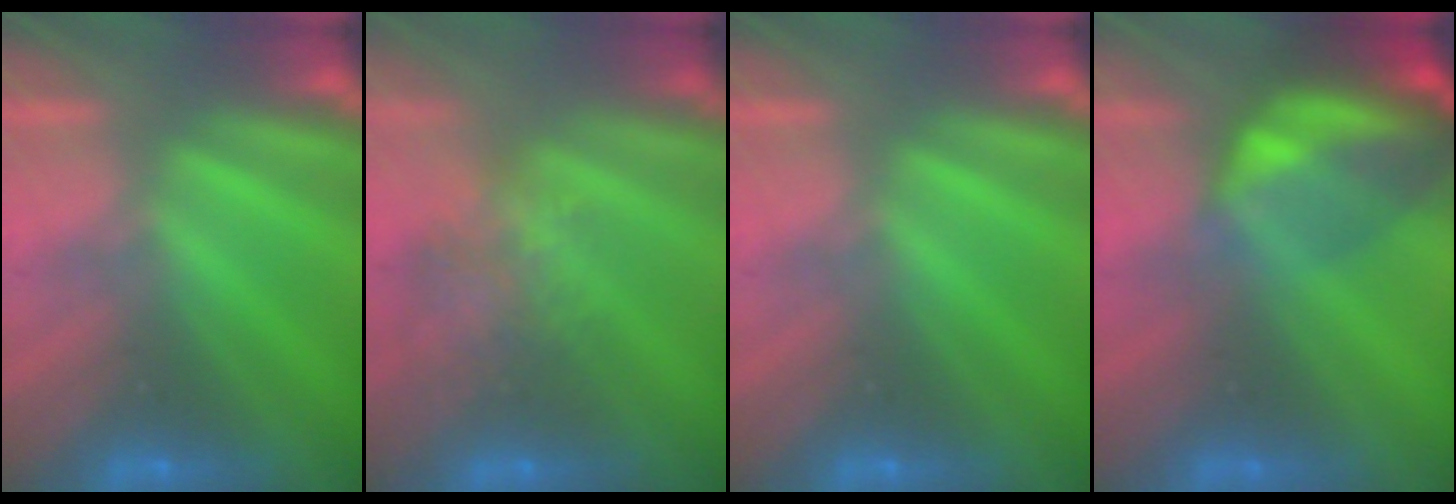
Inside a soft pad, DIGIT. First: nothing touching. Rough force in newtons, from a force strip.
{"total": 4.4}
{"total": 0.0}
{"total": 7.8}